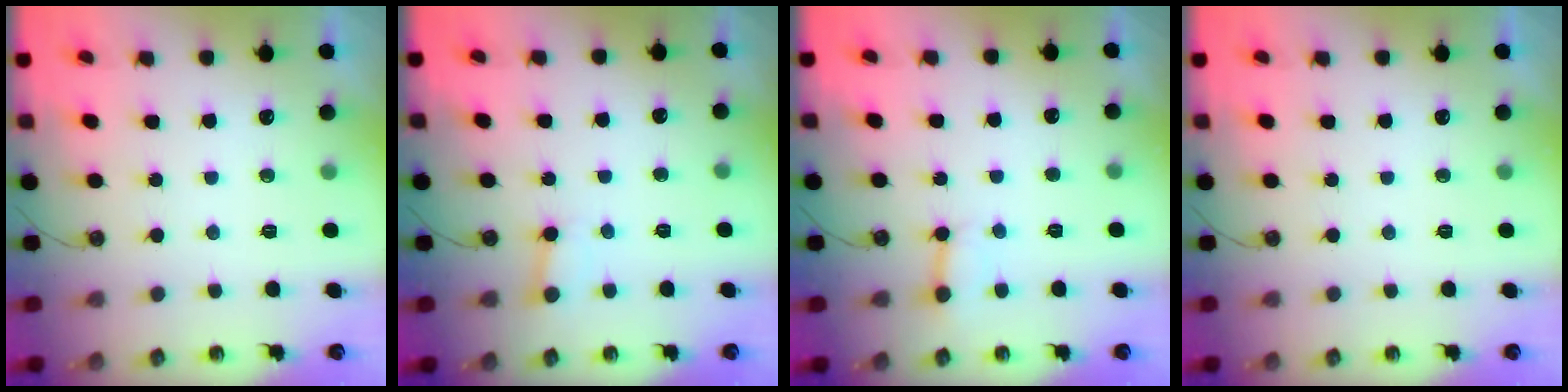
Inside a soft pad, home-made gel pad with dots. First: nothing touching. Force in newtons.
{"total": 2.3, "press": 2.3, "slide": 0.2}
{"total": 3.2, "press": 3.1, "slide": 0.4}
{"total": 0.0}